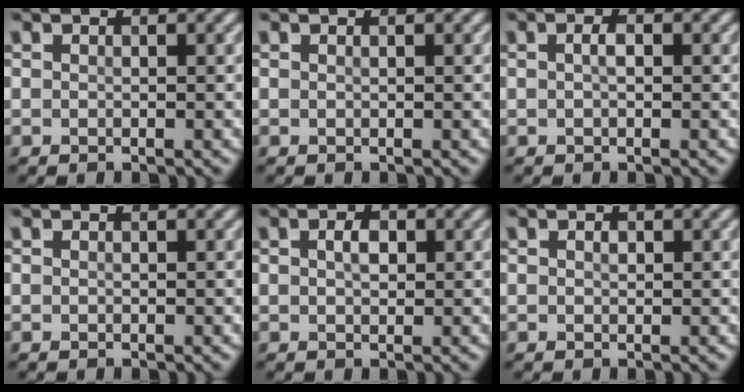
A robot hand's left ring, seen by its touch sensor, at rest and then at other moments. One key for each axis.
{"total": 0.0}
{"total": 1.1, "fx": 0.1, "fy": 0.4, "fz": 1.0, "tx": -0.022, "ty": 0.001, "tz": 0.000}
{"total": 0.0}
{"total": 1.7, "fx": 0.4, "fy": 1.0, "fz": 1.3, "tx": -0.024, "ty": 0.003, "tz": 0.006}
{"total": 0.6, "fx": 0.2, "fy": 0.4, "fz": 0.4, "tx": -0.007, "ty": 0.001, "tz": 0.001}